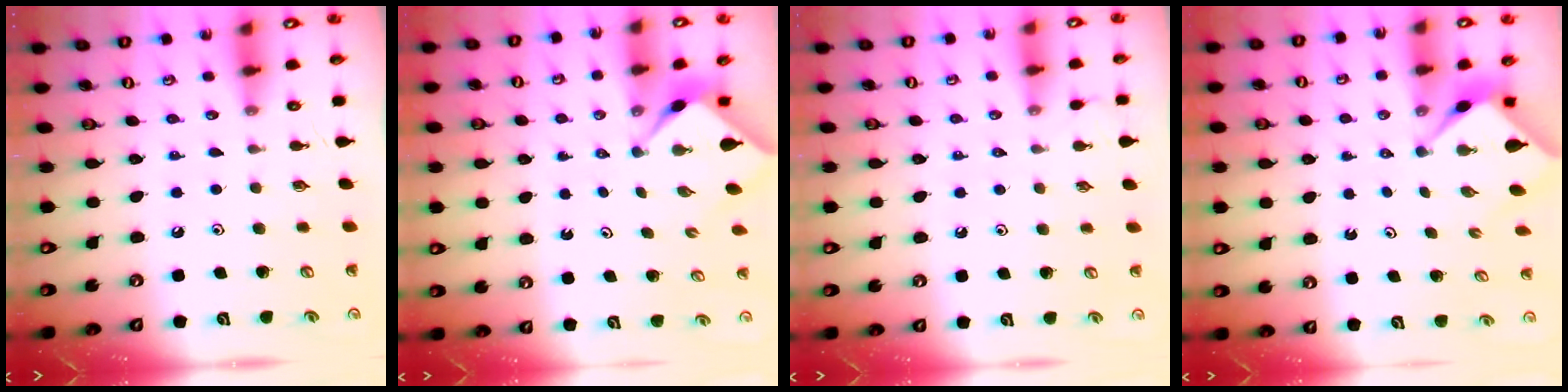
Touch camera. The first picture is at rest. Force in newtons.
{"total": 2.1, "press": 2.1, "slide": 0.3}
{"total": 2.9, "press": 2.9, "slide": 0.5}
{"total": 2.4, "press": 2.4, "slide": 0.3}